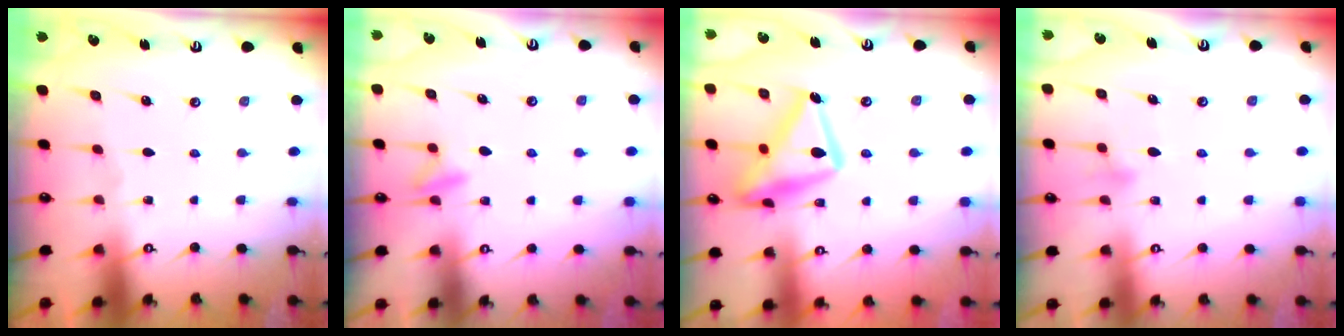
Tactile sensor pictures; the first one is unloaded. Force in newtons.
{"total": 7.2, "press": 7.2, "slide": 0.7}
{"total": 19.6, "press": 19.6, "slide": 1.3}
{"total": 10.6, "press": 10.6, "slide": 0.5}